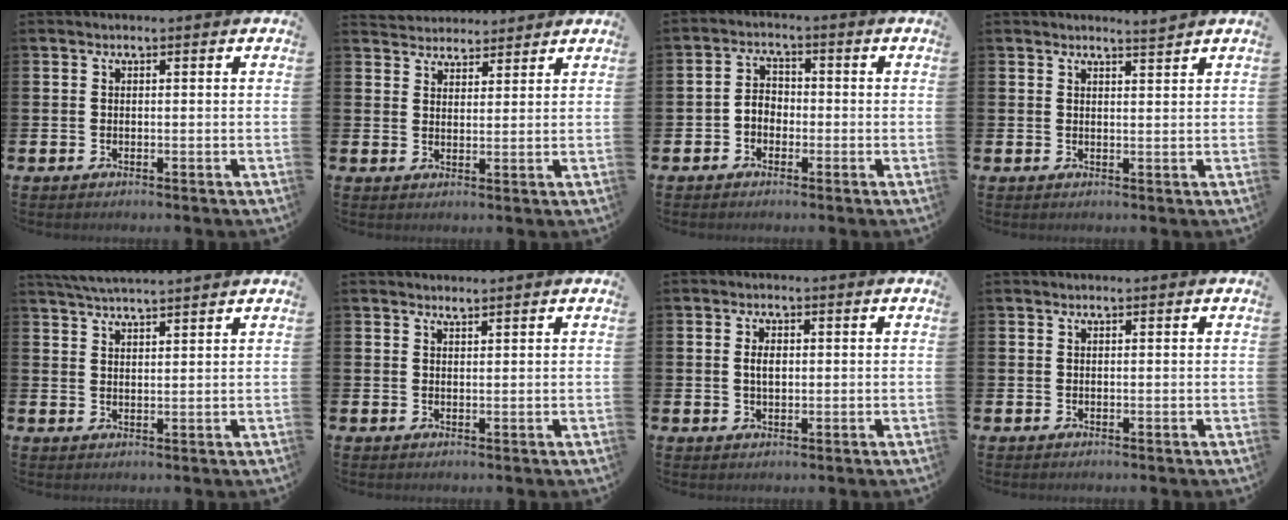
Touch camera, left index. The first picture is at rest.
{"total": 3.6, "force": [3.4, 1.0, -0.4], "torque": [-0.003, -0.014, 0.063]}
{"total": 2.6, "force": [-1.4, 2.0, 1.0], "torque": [-0.019, 0.008, -0.034]}
{"total": 2.3, "force": [2.3, -0.3, 0.0], "torque": [0.011, -0.016, 0.039]}
{"total": 4.0, "force": [4.0, -0.4, 0.6], "torque": [-0.017, -0.015, 0.071]}
{"total": 1.2, "force": [1.2, -0.1, 0.0], "torque": [0.004, -0.007, 0.022]}
{"total": 2.4, "force": [0.4, 1.3, 1.9], "torque": [-0.014, -0.003, 0.002]}
{"total": 0.0}